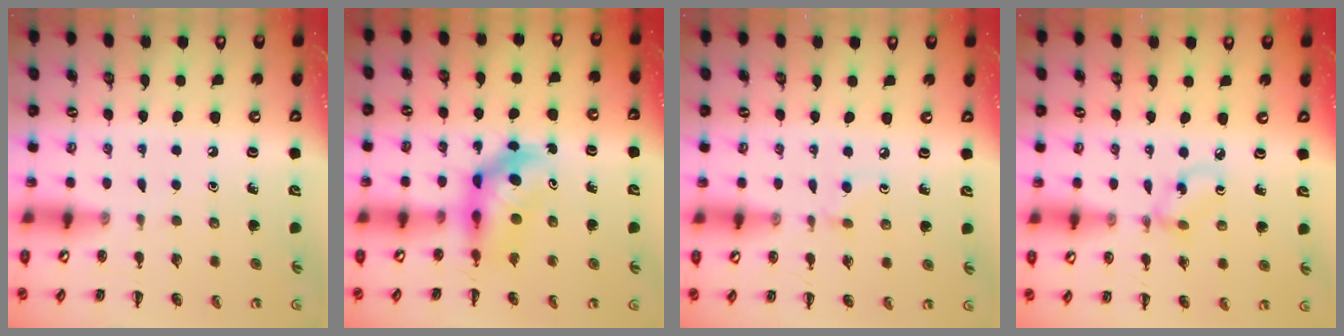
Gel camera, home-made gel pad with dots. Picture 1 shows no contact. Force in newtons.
{"total": 5.7, "press": 5.6, "slide": 1.2}
{"total": 2.7, "press": 2.5, "slide": 1.0}
{"total": 2.4, "press": 2.4, "slide": 0.6}